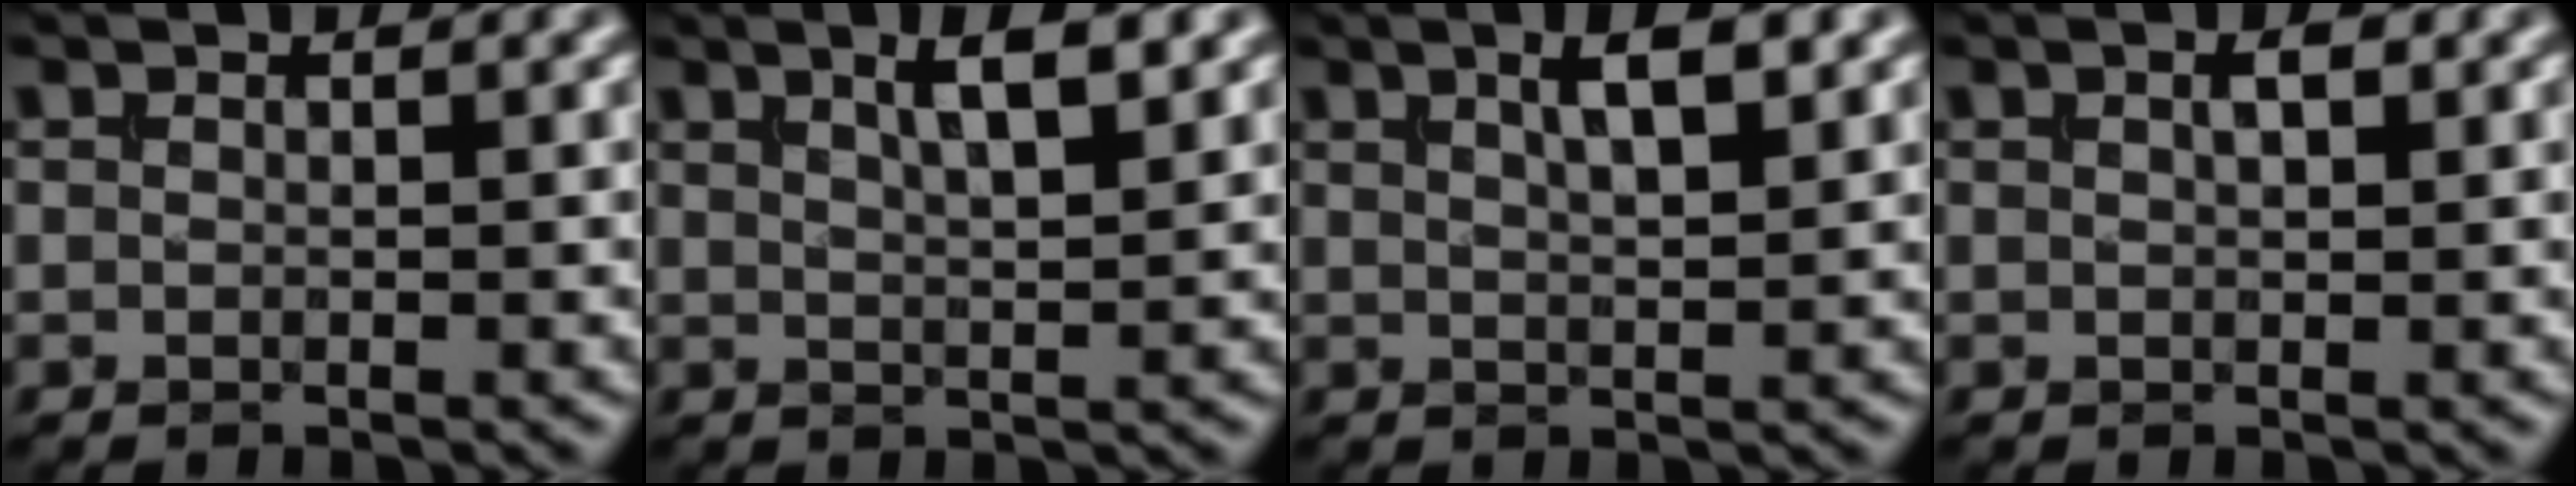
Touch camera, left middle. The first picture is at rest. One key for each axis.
{"total": 4.1, "fx": 2.2, "fy": 1.0, "fz": 3.4, "tx": -0.046, "ty": 0.007, "tz": 0.033}
{"total": 3.9, "fx": 1.9, "fy": 1.1, "fz": 3.2, "tx": -0.046, "ty": 0.007, "tz": 0.029}
{"total": 1.3, "fx": 0.6, "fy": 0.4, "fz": 1.2, "tx": -0.020, "ty": 0.003, "tz": 0.009}